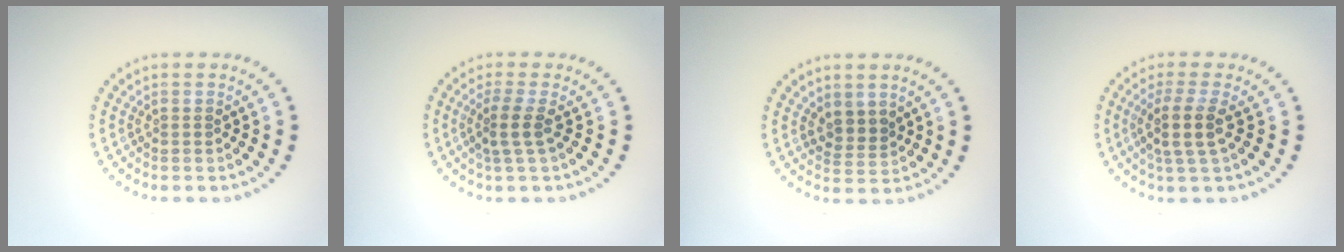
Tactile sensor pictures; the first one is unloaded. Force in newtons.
{"total": 2.0, "press": 1.4, "slide": 1.4}
{"total": 2.0, "press": 1.4, "slide": 1.4}
{"total": 2.8, "press": 2.2, "slide": 1.8}